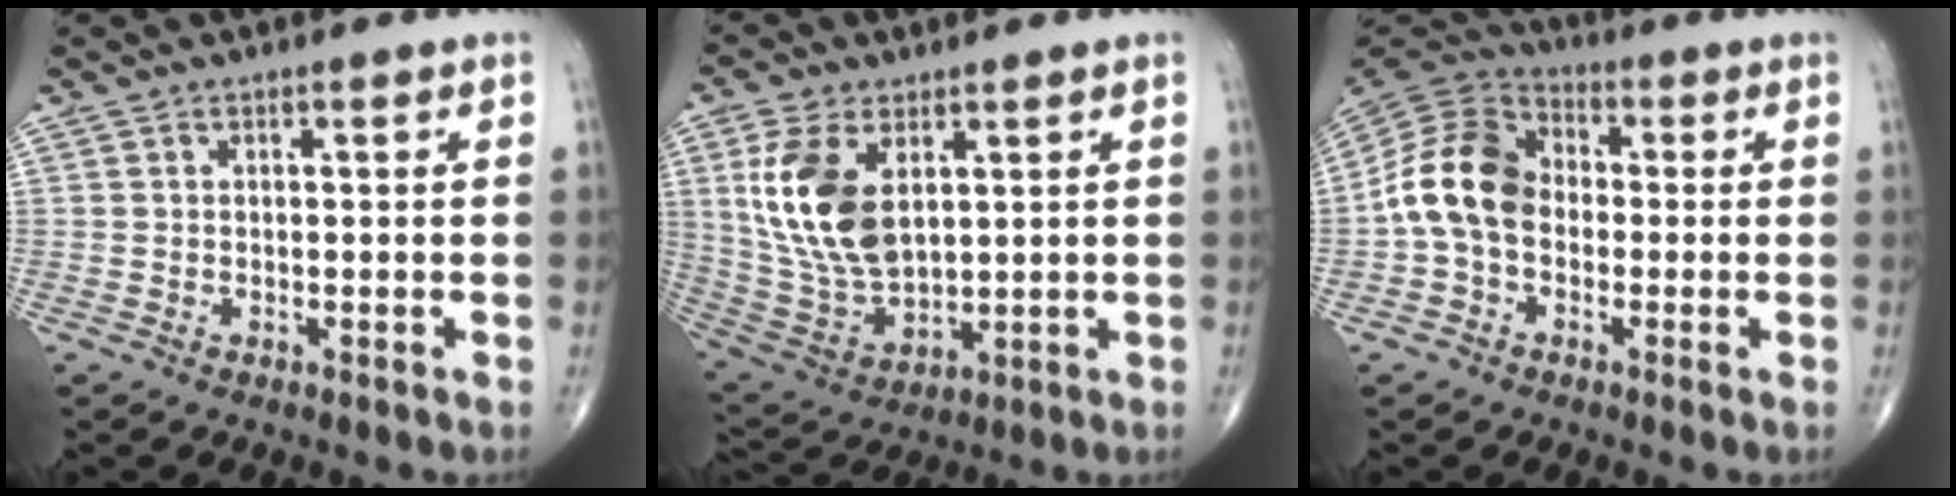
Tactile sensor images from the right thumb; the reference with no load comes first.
{"total": 14.9, "force": [4.2, 8.4, 11.5], "torque": [-0.231, -0.016, 0.095]}
{"total": 12.3, "force": [-1.4, 9.0, 8.2], "torque": [-0.147, 0.037, -0.042]}